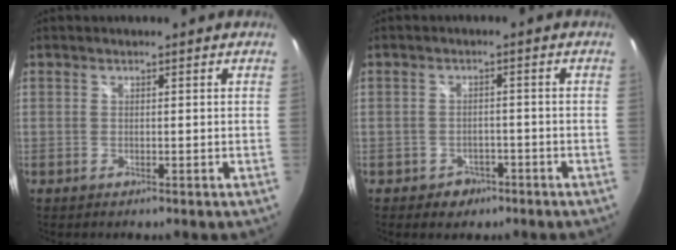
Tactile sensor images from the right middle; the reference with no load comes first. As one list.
[{"total": 3.9, "force": [-2.3, 3.1, 0.7], "torque": [-0.025, 0.004, -0.029]}]